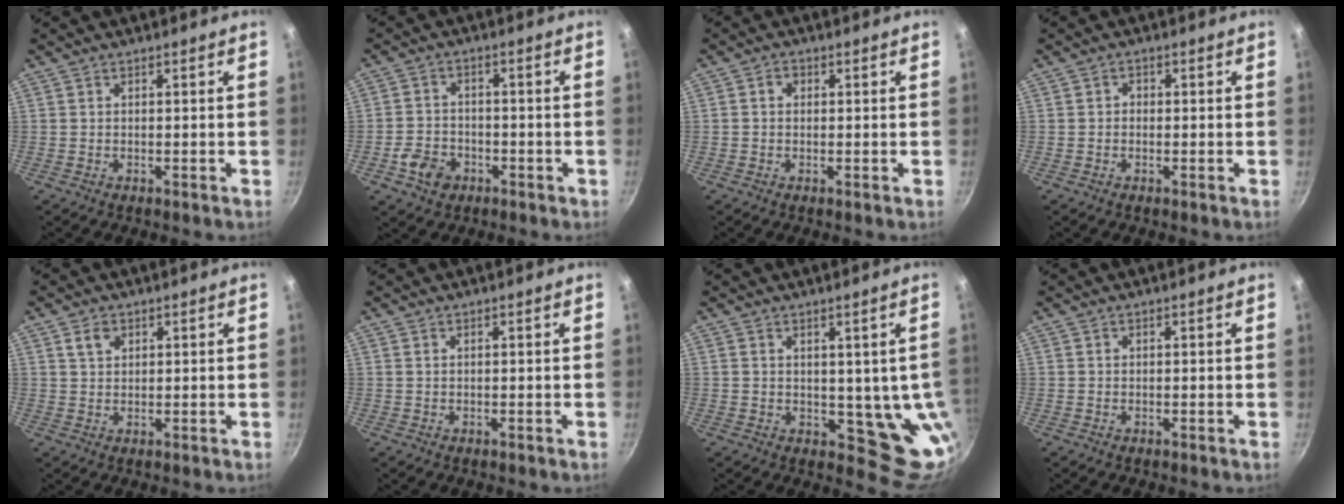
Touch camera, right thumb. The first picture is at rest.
{"total": 6.3, "force": [-2.8, 4.9, 2.8], "torque": [-0.040, 0.030, -0.050]}
{"total": 1.8, "force": [0.2, 1.5, 1.0], "torque": [-0.012, 0.004, 0.000]}
{"total": 1.4, "force": [-0.1, 1.2, 0.7], "torque": [-0.010, 0.005, -0.004]}
{"total": 3.0, "force": [1.4, 2.1, 1.7], "torque": [-0.022, 0.000, 0.026]}
{"total": 0.0}
{"total": 9.0, "force": [1.5, 4.7, 7.5], "torque": [-0.073, -0.033, 0.030]}
{"total": 0.0}